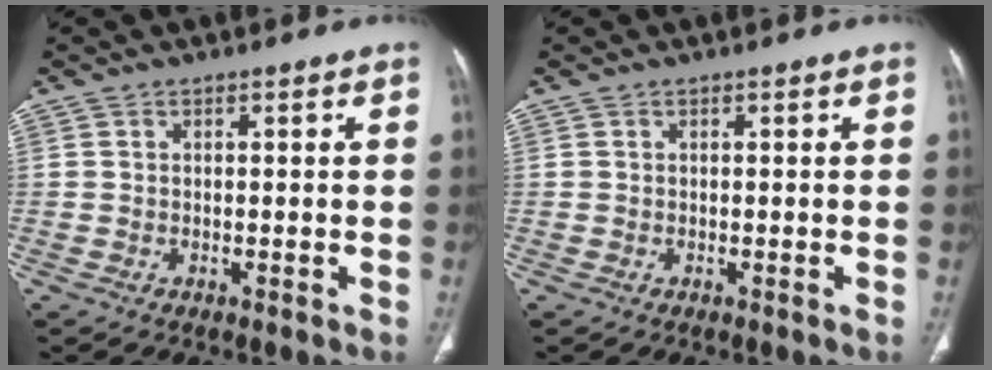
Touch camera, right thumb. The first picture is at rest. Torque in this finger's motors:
{"motor_torque": [0.00, 0.00, -0.04, 0.04, 0.00]}